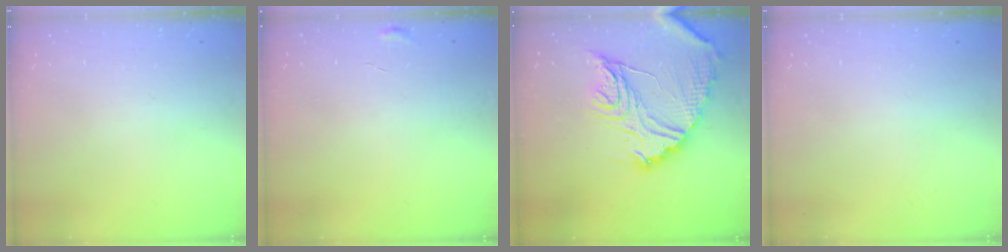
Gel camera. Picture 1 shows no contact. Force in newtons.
{"total": 5.7, "press": 5.7, "slide": 0.3}
{"total": 20.3, "press": 20.2, "slide": 2.1}
{"total": 0.0}